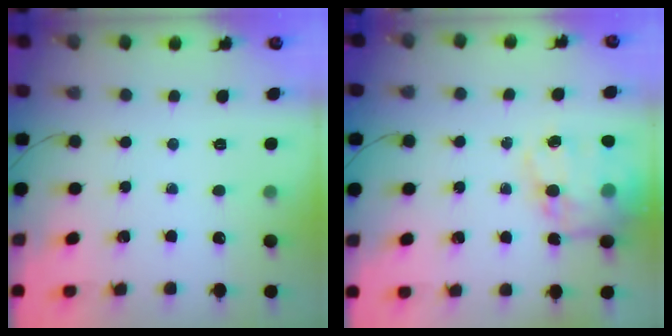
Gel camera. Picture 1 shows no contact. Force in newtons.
{"total": 16.8, "press": 16.5, "slide": 3.4}